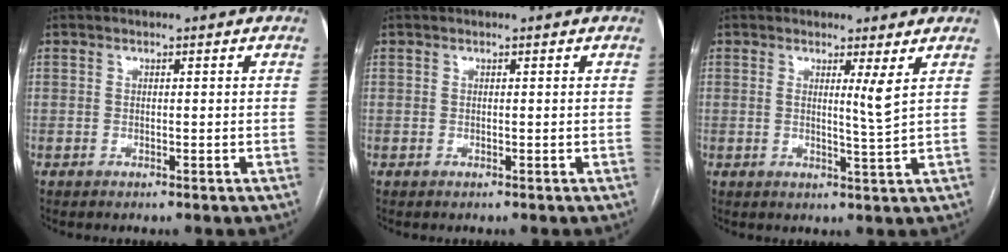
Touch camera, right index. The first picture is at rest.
{"total": 0.0}
{"total": 2.8, "force": [1.2, -0.8, 2.4], "torque": [-0.041, -0.016, 0.021]}